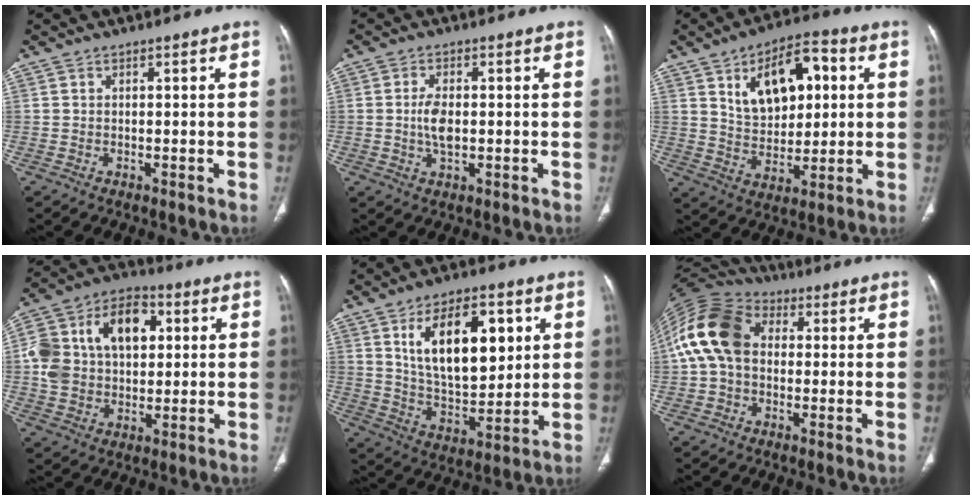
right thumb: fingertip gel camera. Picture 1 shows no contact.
{"total": 4.7, "force": [-0.1, 2.5, 4.1], "torque": [-0.079, 0.000, -0.002]}
{"total": 15.4, "force": [4.7, 8.8, 11.6], "torque": [-0.146, 0.000, 0.081]}
{"total": 18.8, "force": [3.6, 12.8, 13.3], "torque": [-0.227, 0.023, 0.062]}
{"total": 18.3, "force": [6.1, 9.4, 14.5], "torque": [-0.197, -0.028, 0.116]}
{"total": 15.8, "force": [1.7, 11.4, 10.8], "torque": [-0.213, 0.039, 0.021]}